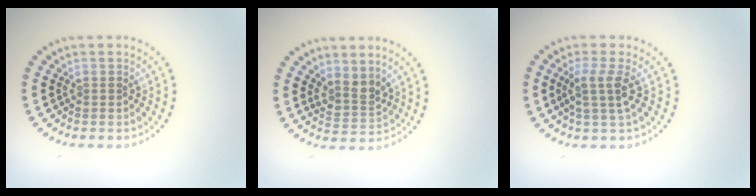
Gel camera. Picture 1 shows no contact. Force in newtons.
{"total": 2.4, "press": 1.9, "slide": 1.5}
{"total": 2.6, "press": 2.0, "slide": 1.6}